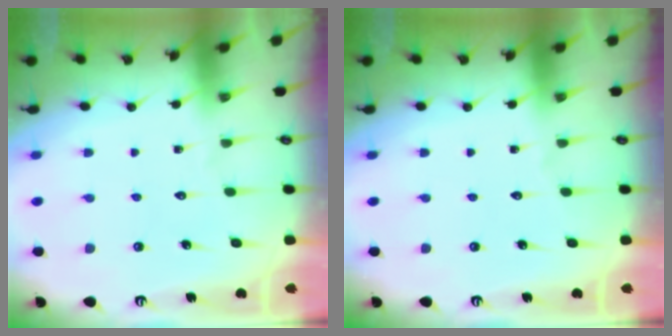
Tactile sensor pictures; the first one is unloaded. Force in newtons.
{"total": 0.0}